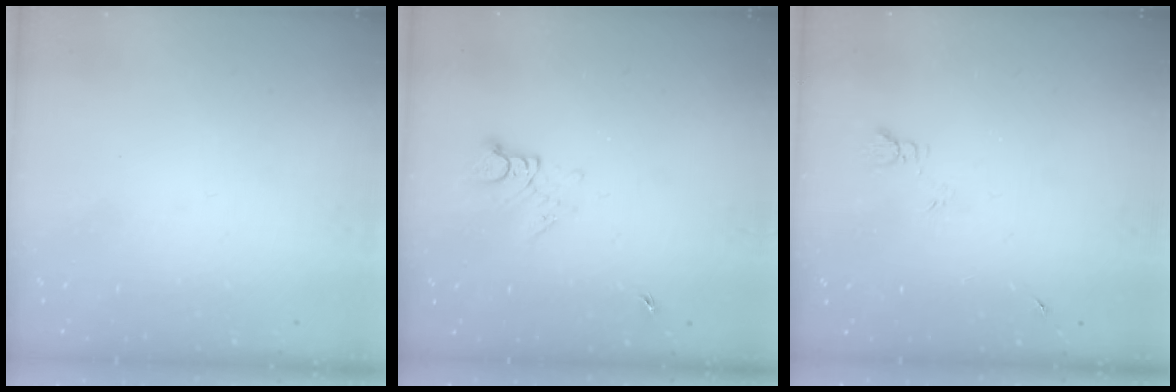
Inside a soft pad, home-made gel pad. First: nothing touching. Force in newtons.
{"total": 3.7, "press": 3.6, "slide": 0.6}
{"total": 4.3, "press": 4.2, "slide": 0.6}